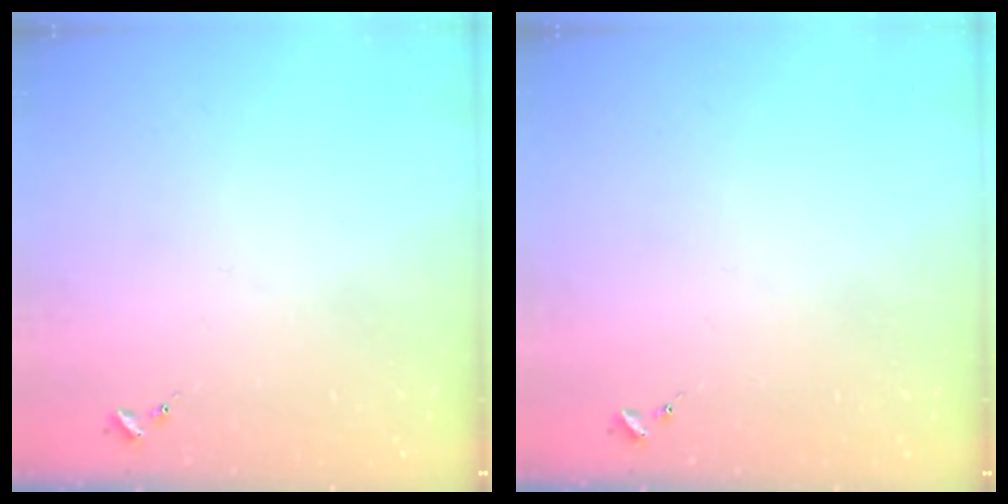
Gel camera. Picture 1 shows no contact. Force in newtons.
{"total": 0.0}